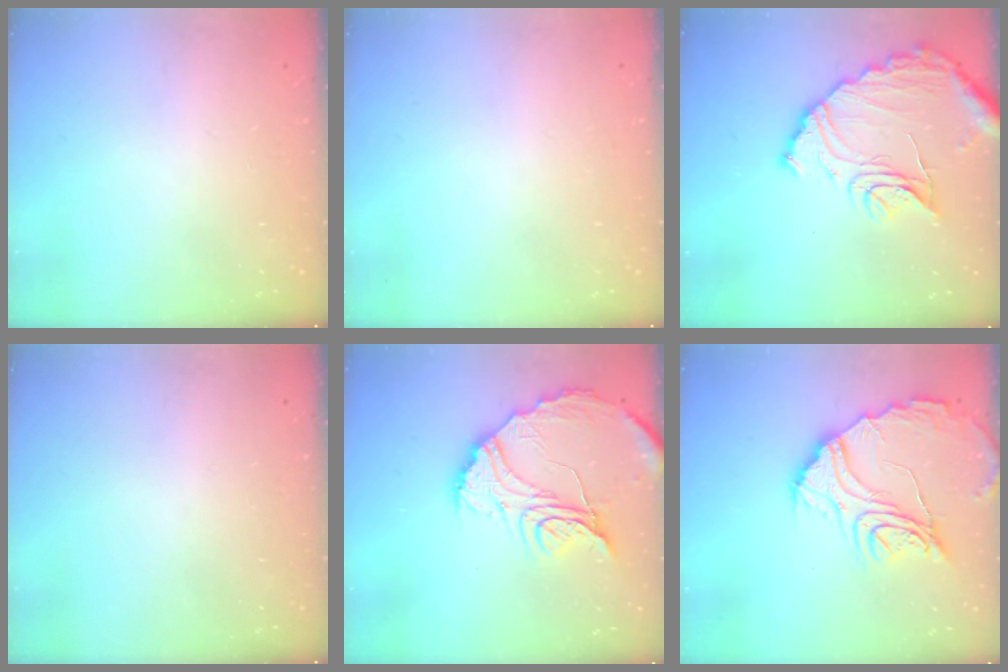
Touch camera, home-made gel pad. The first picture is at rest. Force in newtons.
{"total": 0.0}
{"total": 14.9, "press": 14.8, "slide": 1.2}
{"total": 0.0}
{"total": 16.7, "press": 16.7, "slide": 1.3}
{"total": 19.0, "press": 19.0, "slide": 1.6}